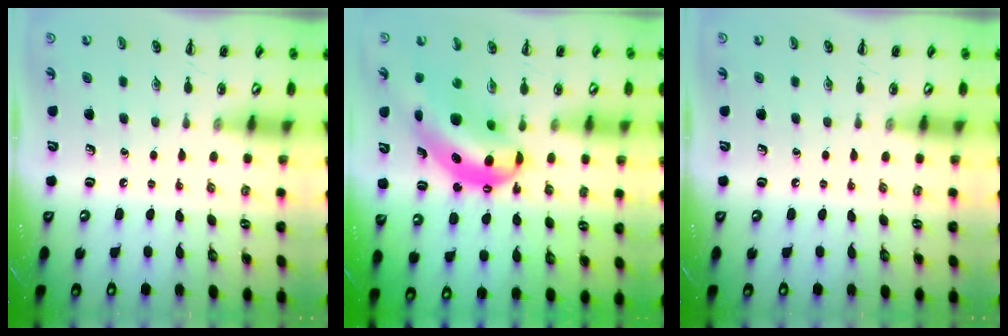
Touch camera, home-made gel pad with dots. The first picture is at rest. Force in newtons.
{"total": 13.2, "press": 12.9, "slide": 3.1}
{"total": 0.0}